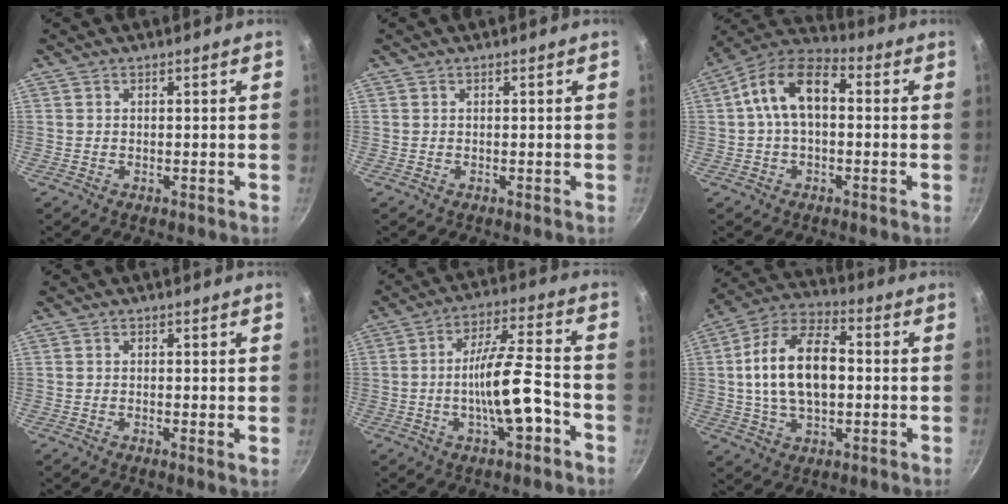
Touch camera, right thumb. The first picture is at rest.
{"total": 0.0}
{"total": 12.2, "force": [1.2, 7.2, 9.8], "torque": [-0.157, 0.039, 0.004]}
{"total": 0.9, "force": [0.0, 0.2, 0.9], "torque": [-0.013, -0.006, -0.004]}
{"total": 12.4, "force": [-4.3, 3.4, 11.1], "torque": [-0.179, 0.034, -0.074]}
{"total": 16.4, "force": [0.5, 9.6, 13.4], "torque": [-0.221, 0.029, -0.001]}